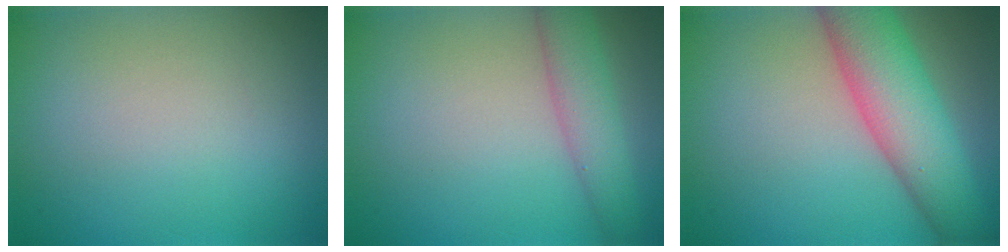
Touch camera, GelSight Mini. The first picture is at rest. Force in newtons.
{"total": 3.7, "press": 3.7, "slide": 0.2}
{"total": 8.1, "press": 8.1, "slide": 0.5}